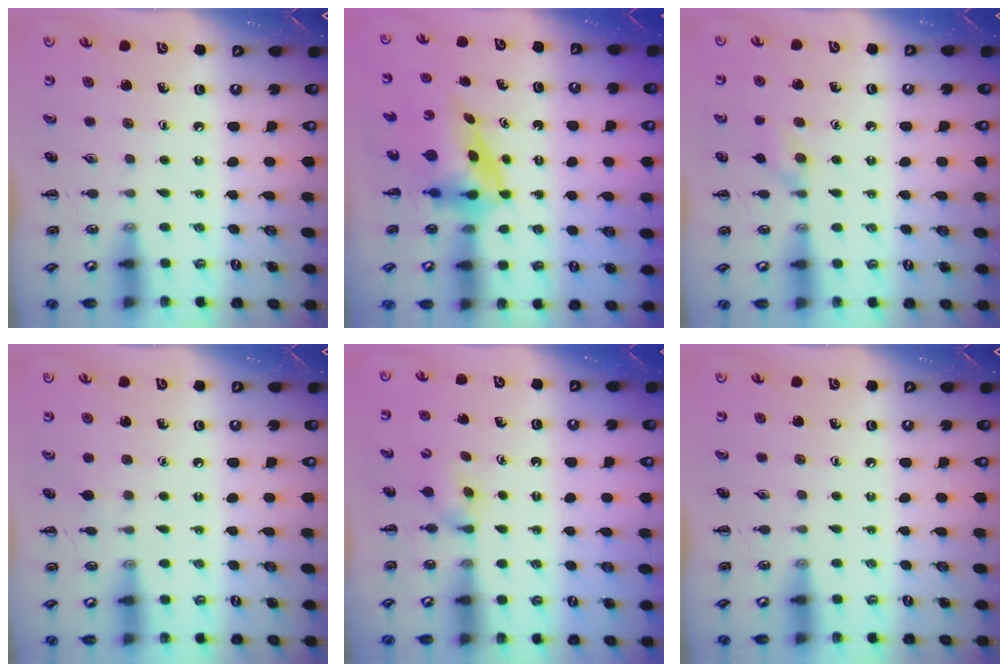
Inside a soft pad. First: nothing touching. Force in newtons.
{"total": 4.0, "press": 3.9, "slide": 0.7}
{"total": 6.6, "press": 6.3, "slide": 1.9}
{"total": 2.8, "press": 2.6, "slide": 1.1}
{"total": 3.4, "press": 3.2, "slide": 1.2}
{"total": 0.0}